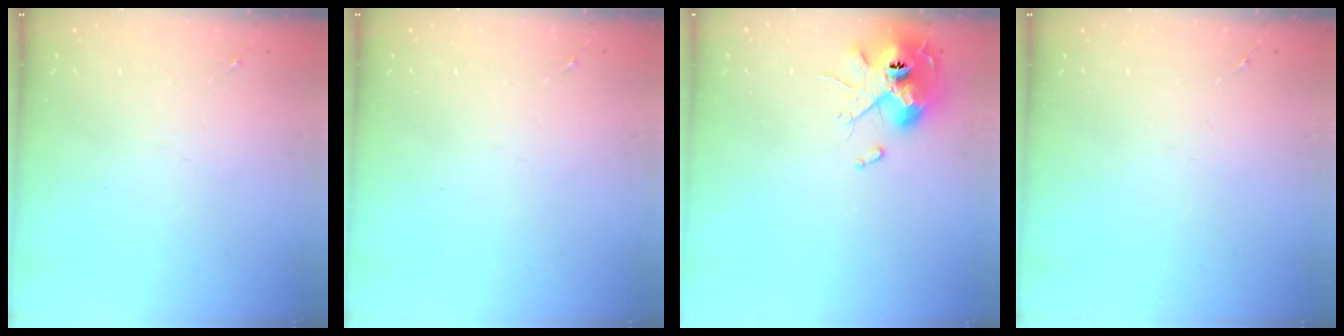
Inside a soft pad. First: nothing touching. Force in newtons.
{"total": 0.0}
{"total": 11.9, "press": 11.7, "slide": 1.7}
{"total": 0.0}